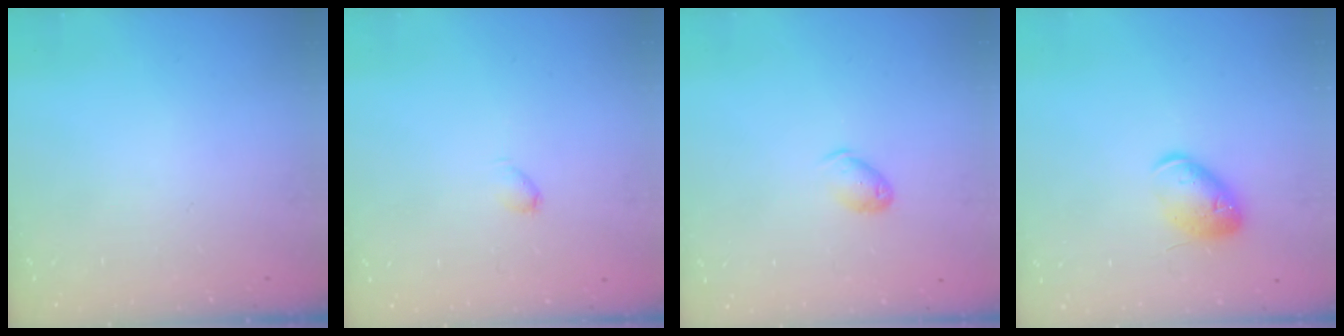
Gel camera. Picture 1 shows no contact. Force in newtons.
{"total": 2.3, "press": 2.3, "slide": 0.4}
{"total": 5.3, "press": 5.2, "slide": 0.8}
{"total": 10.8, "press": 10.6, "slide": 1.8}